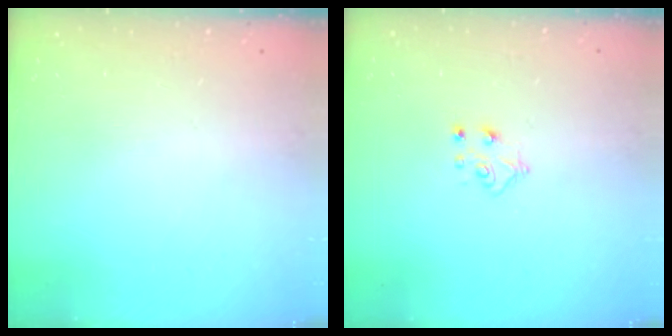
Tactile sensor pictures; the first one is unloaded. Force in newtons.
{"total": 6.1, "press": 6.1, "slide": 0.7}